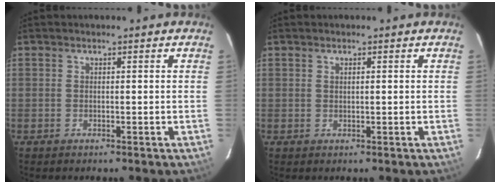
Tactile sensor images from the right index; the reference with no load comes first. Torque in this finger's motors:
{"motor_torque": [-0.10, 0.06, 0.04, 0.00]}